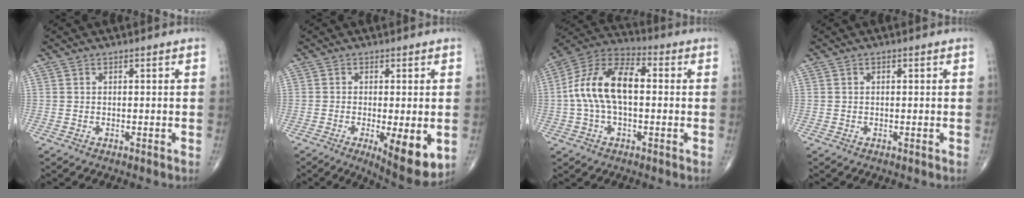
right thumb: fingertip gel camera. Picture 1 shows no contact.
{"total": 9.9, "force": [-2.5, 2.9, 9.1], "torque": [-0.132, -0.024, -0.032]}
{"total": 15.0, "force": [0.5, 8.2, 12.5], "torque": [-0.240, 0.039, -0.001]}
{"total": 0.5, "force": [0.1, 0.3, 0.4], "torque": [-0.008, 0.002, 0.002]}